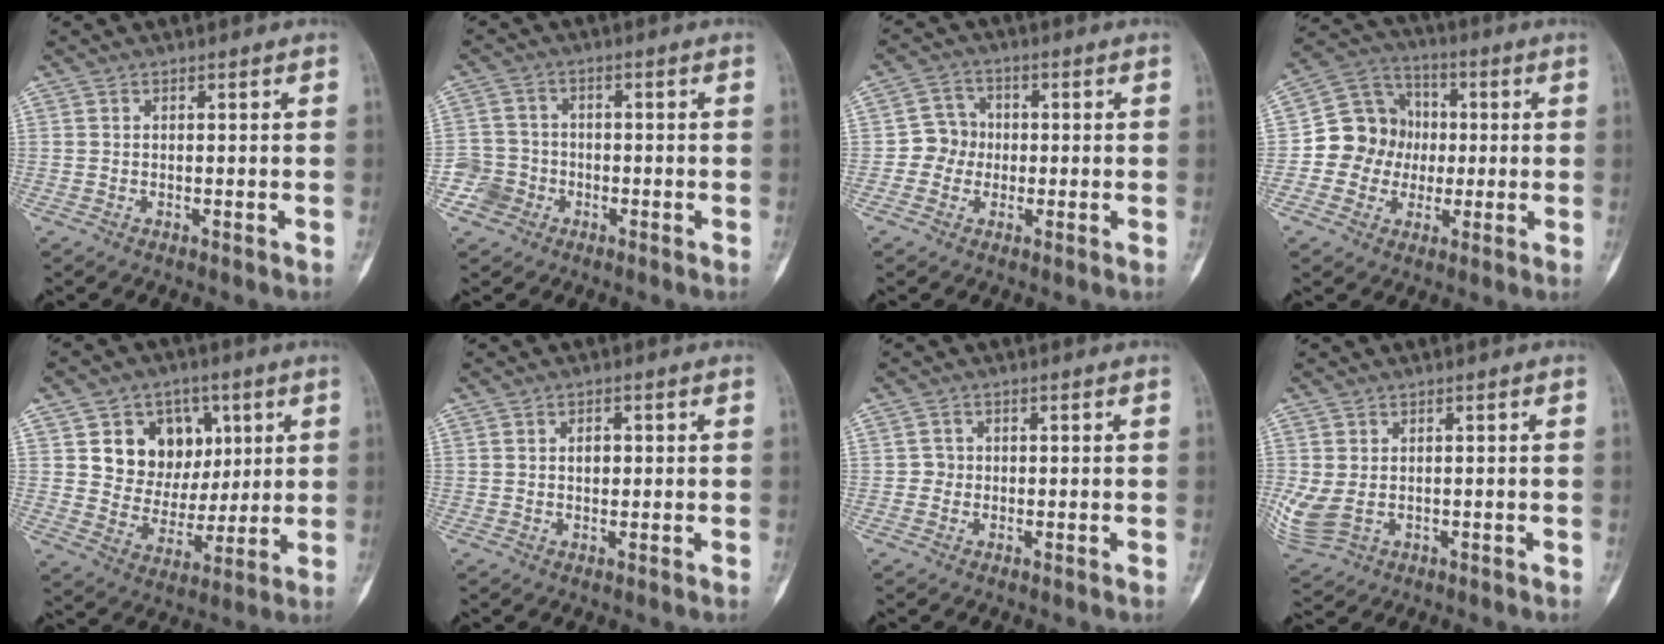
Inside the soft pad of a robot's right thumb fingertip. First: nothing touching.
{"total": 5.1, "force": [-2.3, 4.6, 0.3], "torque": [0.020, 0.020, -0.047]}
{"total": 5.1, "force": [-0.7, 4.8, 1.3], "torque": [0.010, 0.013, -0.024]}
{"total": 11.8, "force": [-0.6, 10.9, 4.5], "torque": [-0.031, 0.030, -0.020]}
{"total": 13.5, "force": [4.7, 11.2, 6.0], "torque": [-0.045, -0.013, 0.086]}
{"total": 2.2, "force": [0.3, 1.4, 1.6], "torque": [-0.020, 0.002, 0.005]}
{"total": 1.4, "force": [-0.2, 1.4, 0.2], "torque": [0.007, 0.007, -0.008]}
{"total": 6.0, "force": [-0.5, 4.2, 4.2], "torque": [-0.107, -0.005, 0.002]}